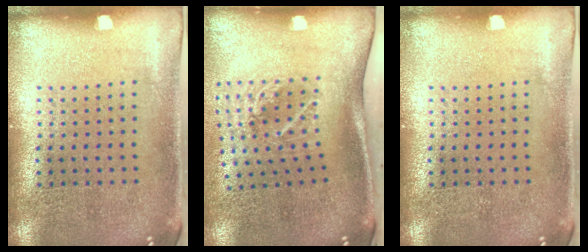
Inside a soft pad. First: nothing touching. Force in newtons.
{"total": 2.0, "press": 1.2, "slide": 1.6}
{"total": 0.0}